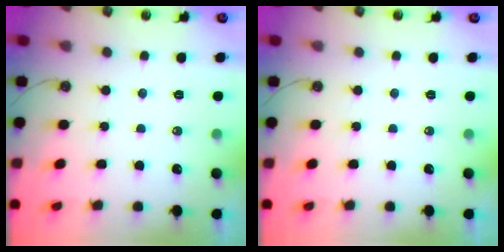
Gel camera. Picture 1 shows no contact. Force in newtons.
{"total": 0.0}